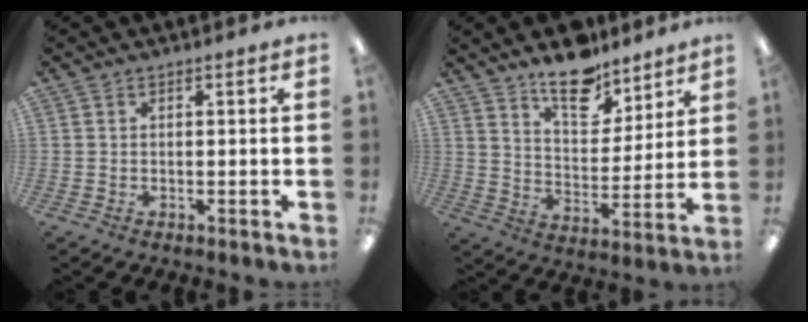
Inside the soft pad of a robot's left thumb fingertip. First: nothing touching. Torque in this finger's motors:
{"motor_torque": [1.71, 0.61, 0.88, -1.00, 0.04]}